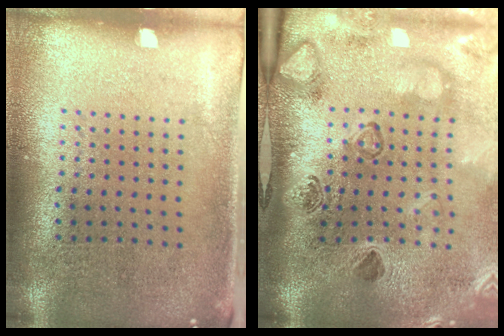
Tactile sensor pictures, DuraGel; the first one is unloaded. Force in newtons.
{"total": 2.8, "press": 2.3, "slide": 1.6}